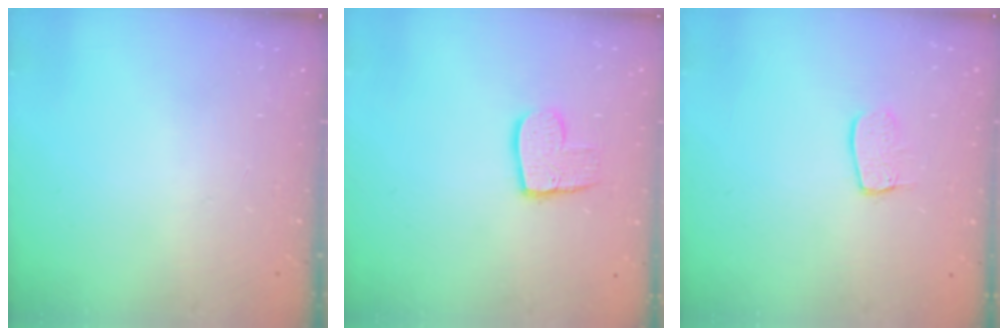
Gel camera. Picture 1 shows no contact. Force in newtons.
{"total": 10.0, "press": 10.0, "slide": 0.8}
{"total": 6.9, "press": 6.9, "slide": 0.2}